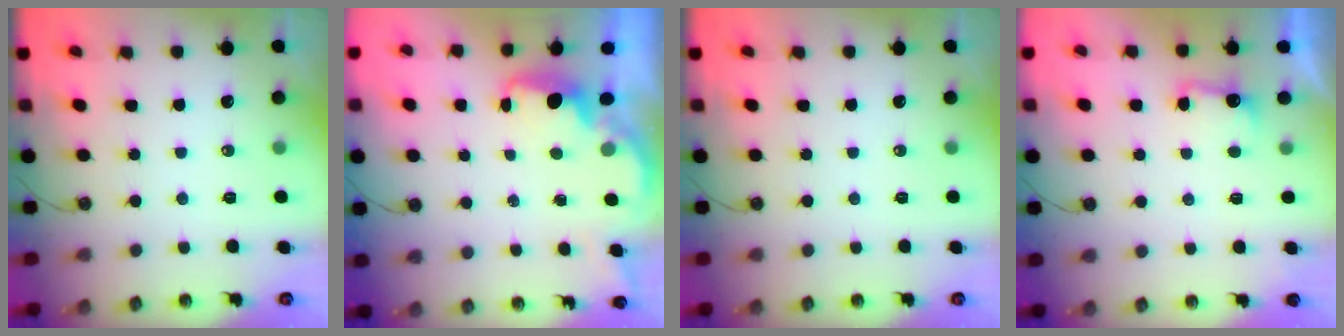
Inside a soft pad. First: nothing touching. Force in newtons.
{"total": 1.8, "press": 1.7, "slide": 0.7}
{"total": 0.0}
{"total": 3.1, "press": 3.0, "slide": 1.0}